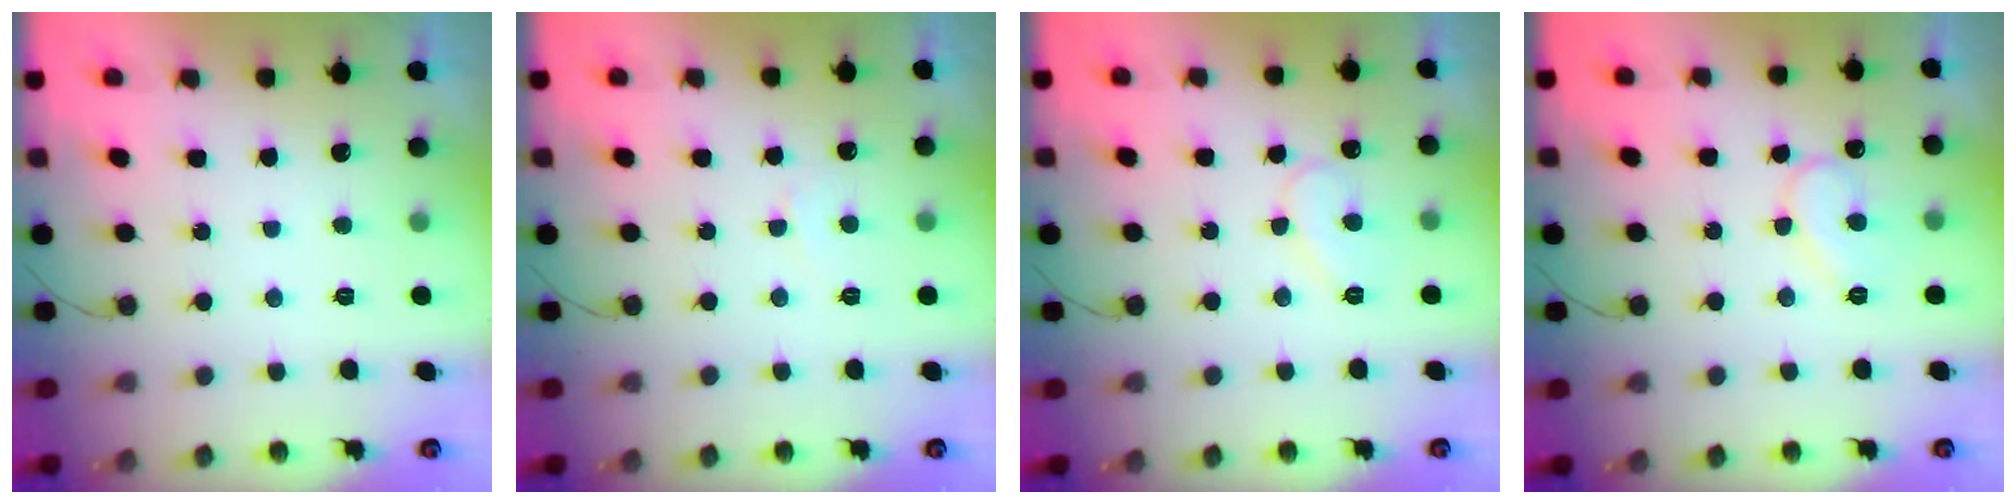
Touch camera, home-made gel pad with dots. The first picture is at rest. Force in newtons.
{"total": 3.0, "press": 3.0, "slide": 0.3}
{"total": 8.3, "press": 8.3, "slide": 0.6}
{"total": 9.5, "press": 9.5, "slide": 0.9}